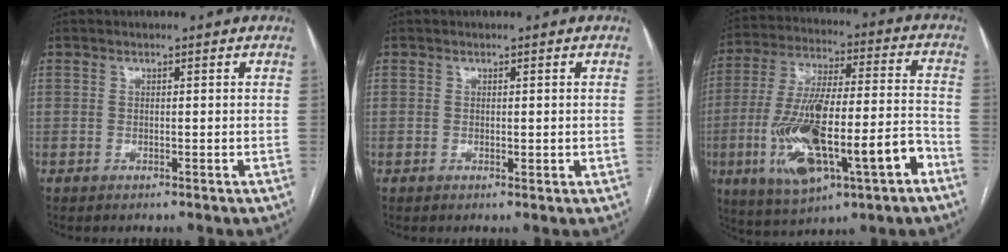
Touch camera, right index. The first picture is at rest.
{"total": 1.1, "force": [-0.1, 0.5, 0.9], "torque": [-0.010, -0.005, -0.001]}
{"total": 20.8, "force": [-7.7, 4.9, 18.7], "torque": [-0.357, 0.001, -0.118]}